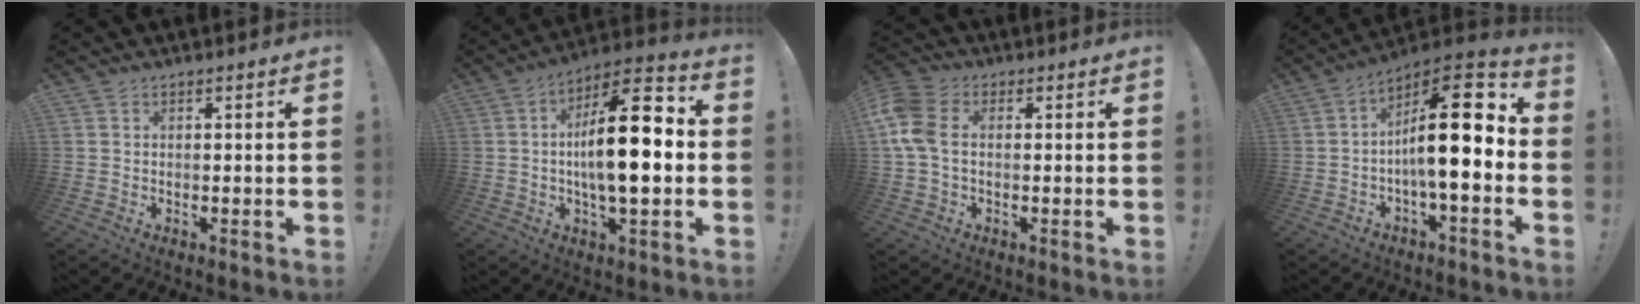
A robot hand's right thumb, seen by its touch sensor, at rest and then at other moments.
{"total": 18.5, "force": [-0.5, 6.5, 17.3], "torque": [-0.281, 0.002, -0.019]}
{"total": 9.9, "force": [0.9, 6.5, 7.3], "torque": [-0.169, 0.003, 0.019]}
{"total": 17.9, "force": [0.5, 5.3, 17.0], "torque": [-0.262, -0.004, 0.004]}